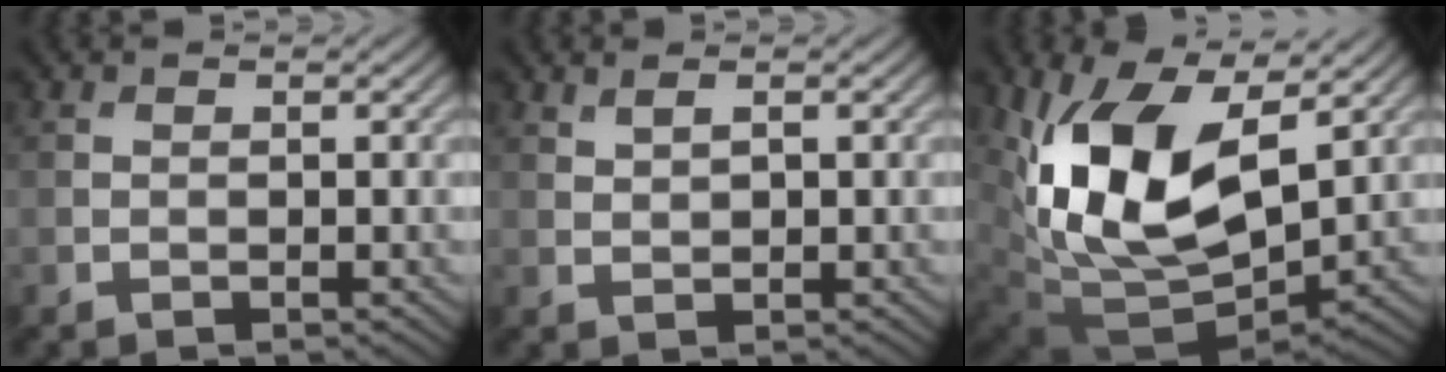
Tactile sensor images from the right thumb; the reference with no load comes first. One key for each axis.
{"total": 1.2, "fx": 0.8, "fy": 0.4, "fz": 0.9, "tx": -0.023, "ty": 0.000, "tz": 0.021}
{"total": 15.3, "fx": 3.6, "fy": 8.5, "fz": 12.2, "tx": -0.261, "ty": -0.013, "tz": 0.077}